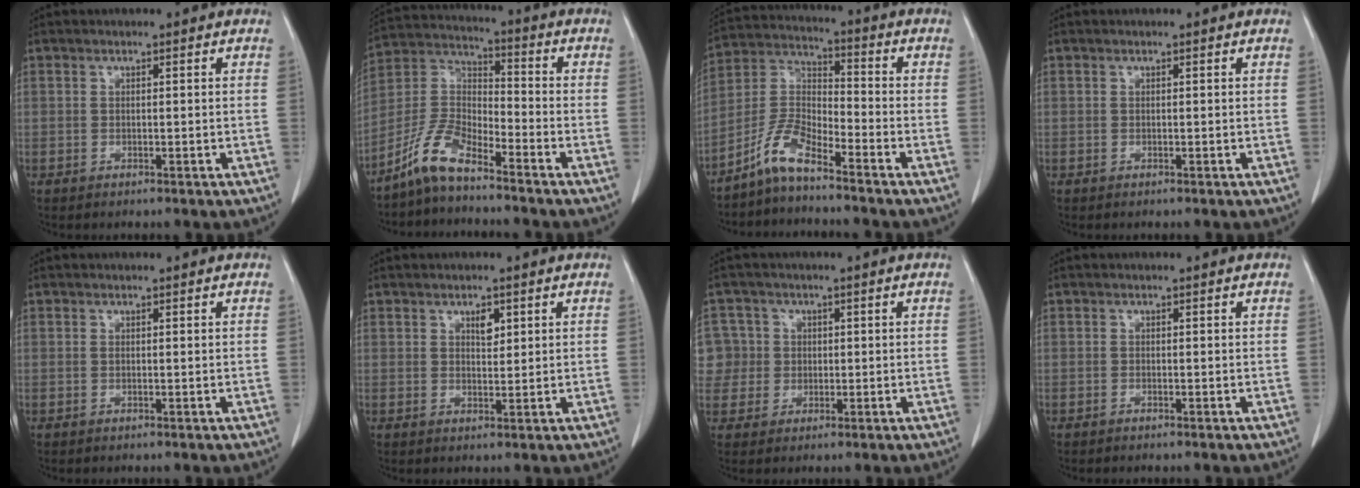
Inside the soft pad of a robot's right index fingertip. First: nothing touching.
{"total": 8.3, "force": [-6.6, 2.1, 4.4], "torque": [-0.109, 0.013, -0.135]}
{"total": 7.1, "force": [-5.6, 1.4, 4.1], "torque": [-0.099, 0.007, -0.117]}
{"total": 0.0}
{"total": 0.0}
{"total": 2.1, "force": [1.1, 1.0, 1.5], "torque": [-0.022, -0.003, 0.019]}
{"total": 6.6, "force": [0.9, 6.5, 0.1], "torque": [-0.003, 0.029, 0.025]}
{"total": 0.0}